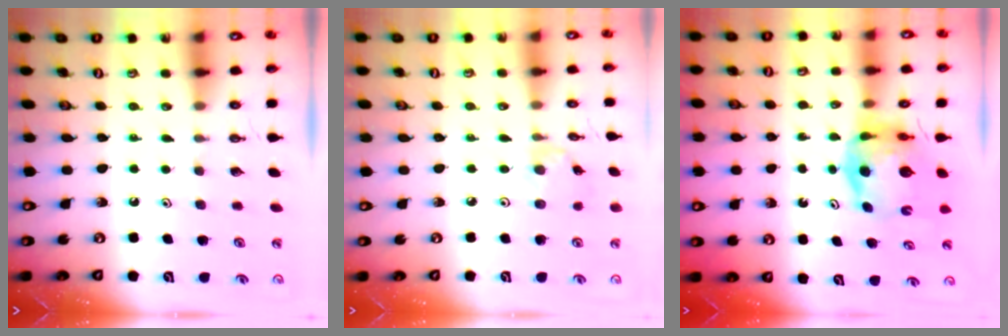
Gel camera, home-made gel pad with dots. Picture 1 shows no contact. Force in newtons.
{"total": 2.1, "press": 2.1, "slide": 0.4}
{"total": 8.6, "press": 8.5, "slide": 0.9}